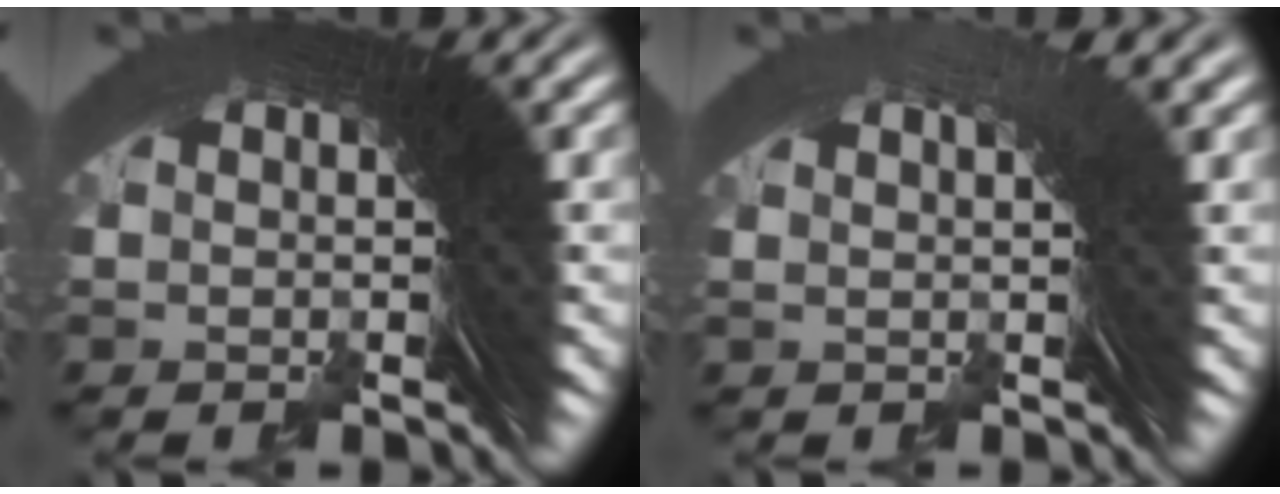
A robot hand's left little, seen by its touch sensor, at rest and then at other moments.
{"total": 1.9, "force": [0.8, -0.8, 1.5], "torque": [-0.001, 0.022, 0.011]}